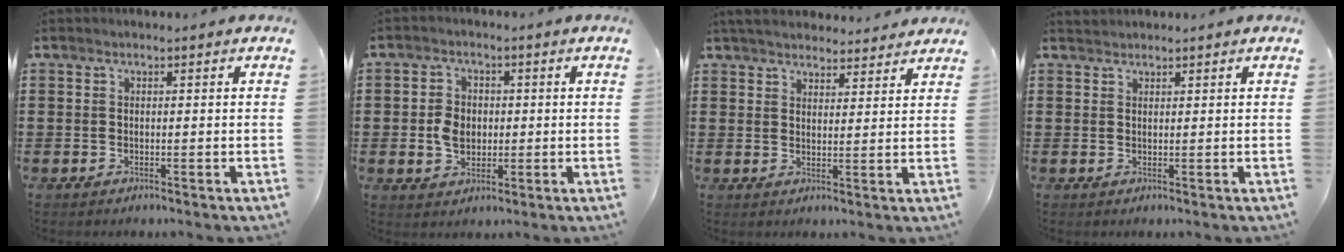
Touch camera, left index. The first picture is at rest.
{"total": 4.5, "force": [-0.2, 3.5, 2.8], "torque": [-0.061, 0.005, -0.009]}
{"total": 4.2, "force": [4.0, 0.7, 0.7], "torque": [-0.027, -0.011, 0.075]}
{"total": 1.0, "force": [1.0, 0.3, 0.0], "torque": [-0.003, 0.001, 0.020]}